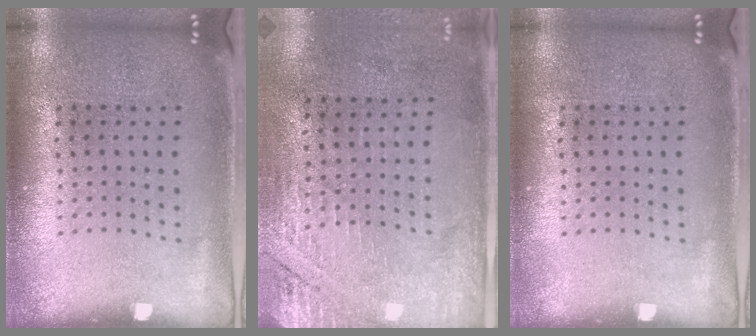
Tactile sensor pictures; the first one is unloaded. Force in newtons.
{"total": 2.7, "press": 2.4, "slide": 1.2}
{"total": 0.0}